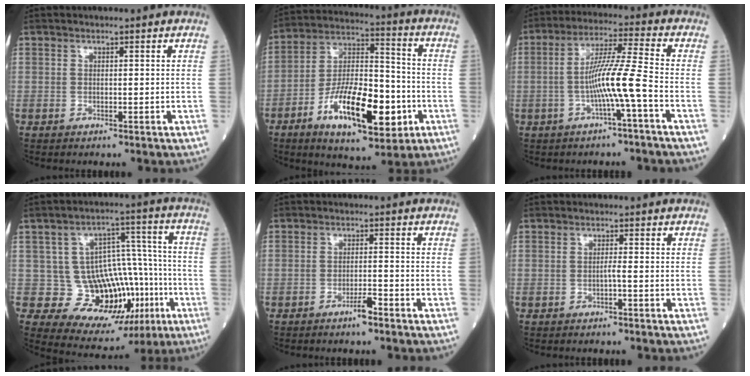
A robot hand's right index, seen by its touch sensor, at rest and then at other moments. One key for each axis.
{"total": 17.0, "fx": -6.2, "fy": 6.0, "fz": 14.6, "tx": -0.266, "ty": 0.004, "tz": -0.095}
{"total": 8.7, "fx": -2.3, "fy": -1.0, "fz": 8.3, "tx": -0.157, "ty": 0.011, "tz": -0.042}
{"total": 14.1, "fx": -4.1, "fy": 9.3, "fz": 9.8, "tx": -0.130, "ty": 0.036, "tz": -0.039}
{"total": 2.4, "fx": -1.7, "fy": 0.0, "fz": 1.6, "tx": -0.030, "ty": 0.000, "tz": -0.028}
{"total": 0.7, "fx": -0.3, "fy": -0.2, "fz": 0.6, "tx": -0.010, "ty": 0.003, "tz": -0.005}